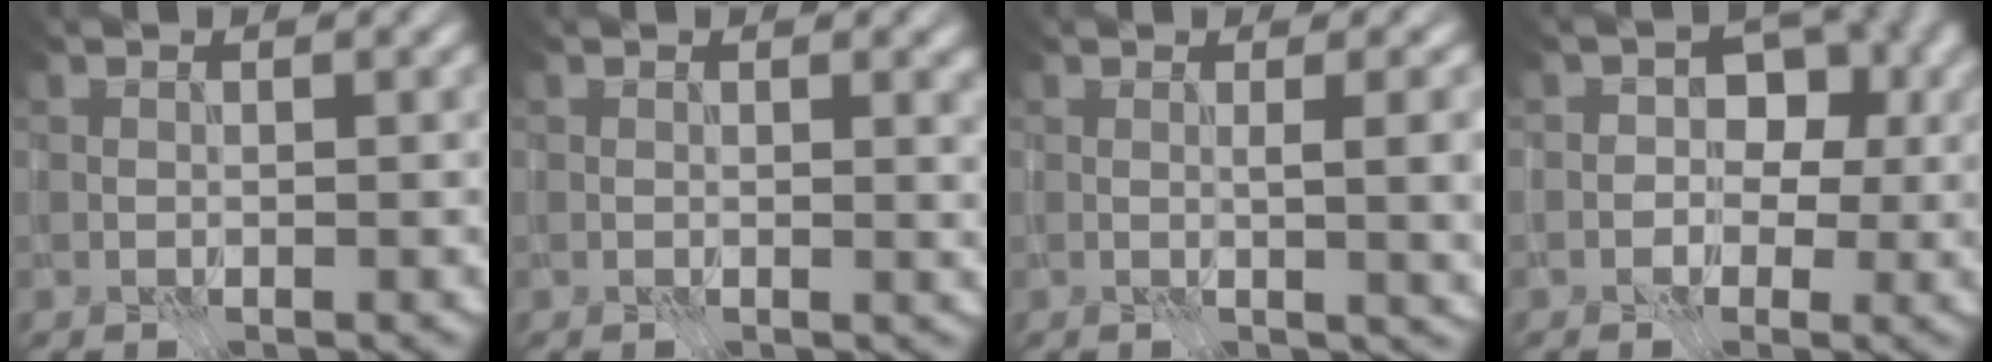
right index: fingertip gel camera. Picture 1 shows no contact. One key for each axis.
{"total": 1.1, "fx": 0.5, "fy": 0.2, "fz": 1.0, "tx": -0.011, "ty": 0.000, "tz": 0.006}
{"total": 4.4, "fx": 0.1, "fy": 1.2, "fz": 4.3, "tx": -0.054, "ty": 0.006, "tz": 0.002}
{"total": 6.5, "fx": 0.5, "fy": 5.1, "fz": 4.0, "tx": -0.001, "ty": 0.023, "tz": -0.021}